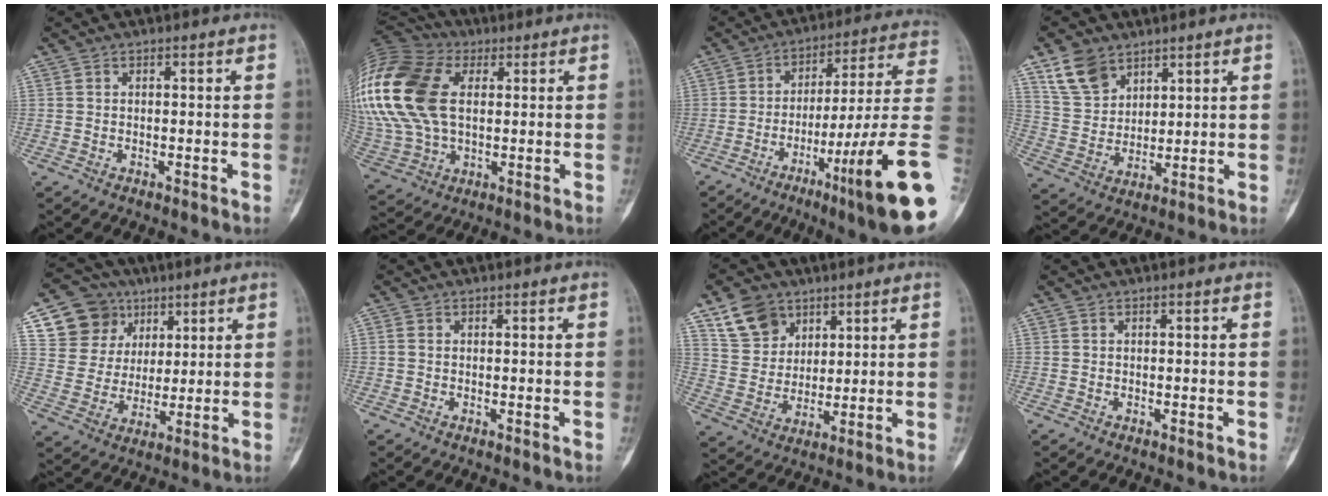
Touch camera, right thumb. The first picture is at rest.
{"total": 29.1, "force": [6.6, 18.7, 21.3], "torque": [-0.518, 0.036, 0.131]}
{"total": 21.9, "force": [-7.6, 0.7, 20.6], "torque": [-0.270, 0.028, -0.118]}
{"total": 9.2, "force": [6.1, 5.9, 3.6], "torque": [-0.053, -0.023, 0.127]}
{"total": 12.9, "force": [6.4, 10.8, 3.0], "torque": [-0.016, -0.019, 0.124]}
{"total": 0.6, "force": [0.0, 0.4, 0.4], "torque": [-0.008, 0.001, -0.002]}
{"total": 9.9, "force": [6.1, 7.1, 3.3], "torque": [-0.038, -0.026, 0.122]}
{"total": 0.0}